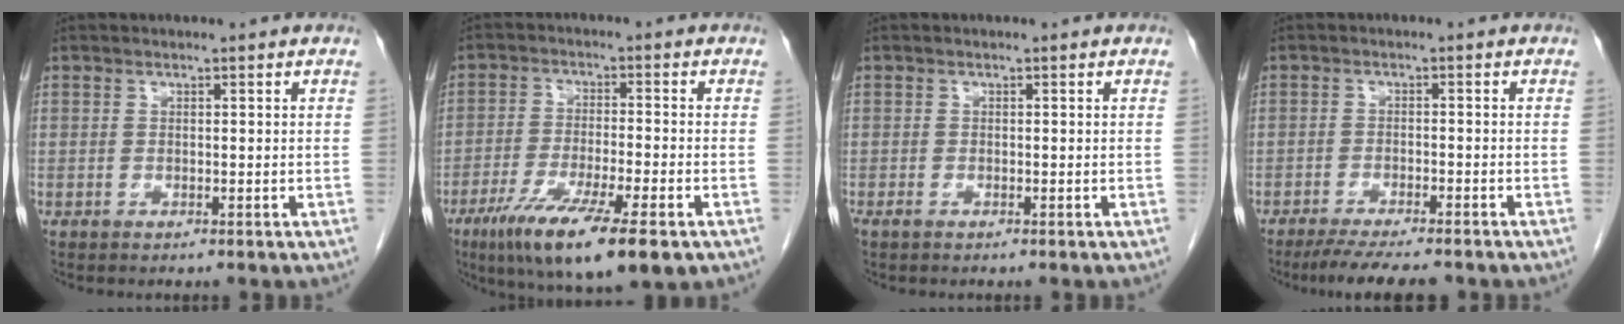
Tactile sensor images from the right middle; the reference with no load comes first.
{"total": 13.8, "force": [-8.1, 1.7, 11.1], "torque": [-0.181, -0.037, -0.132]}
{"total": 0.6, "force": [-0.4, 0.3, 0.4], "torque": [-0.011, -0.001, -0.006]}
{"total": 8.7, "force": [-7.4, 0.8, 4.5], "torque": [-0.067, -0.020, -0.113]}